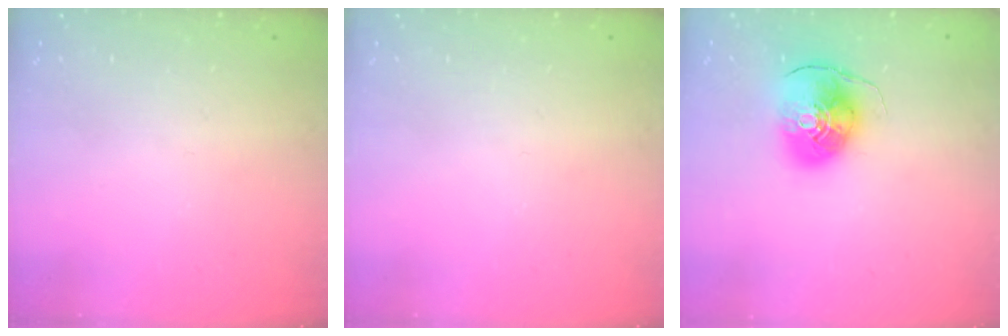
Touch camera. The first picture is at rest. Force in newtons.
{"total": 0.0}
{"total": 10.2, "press": 10.1, "slide": 1.5}